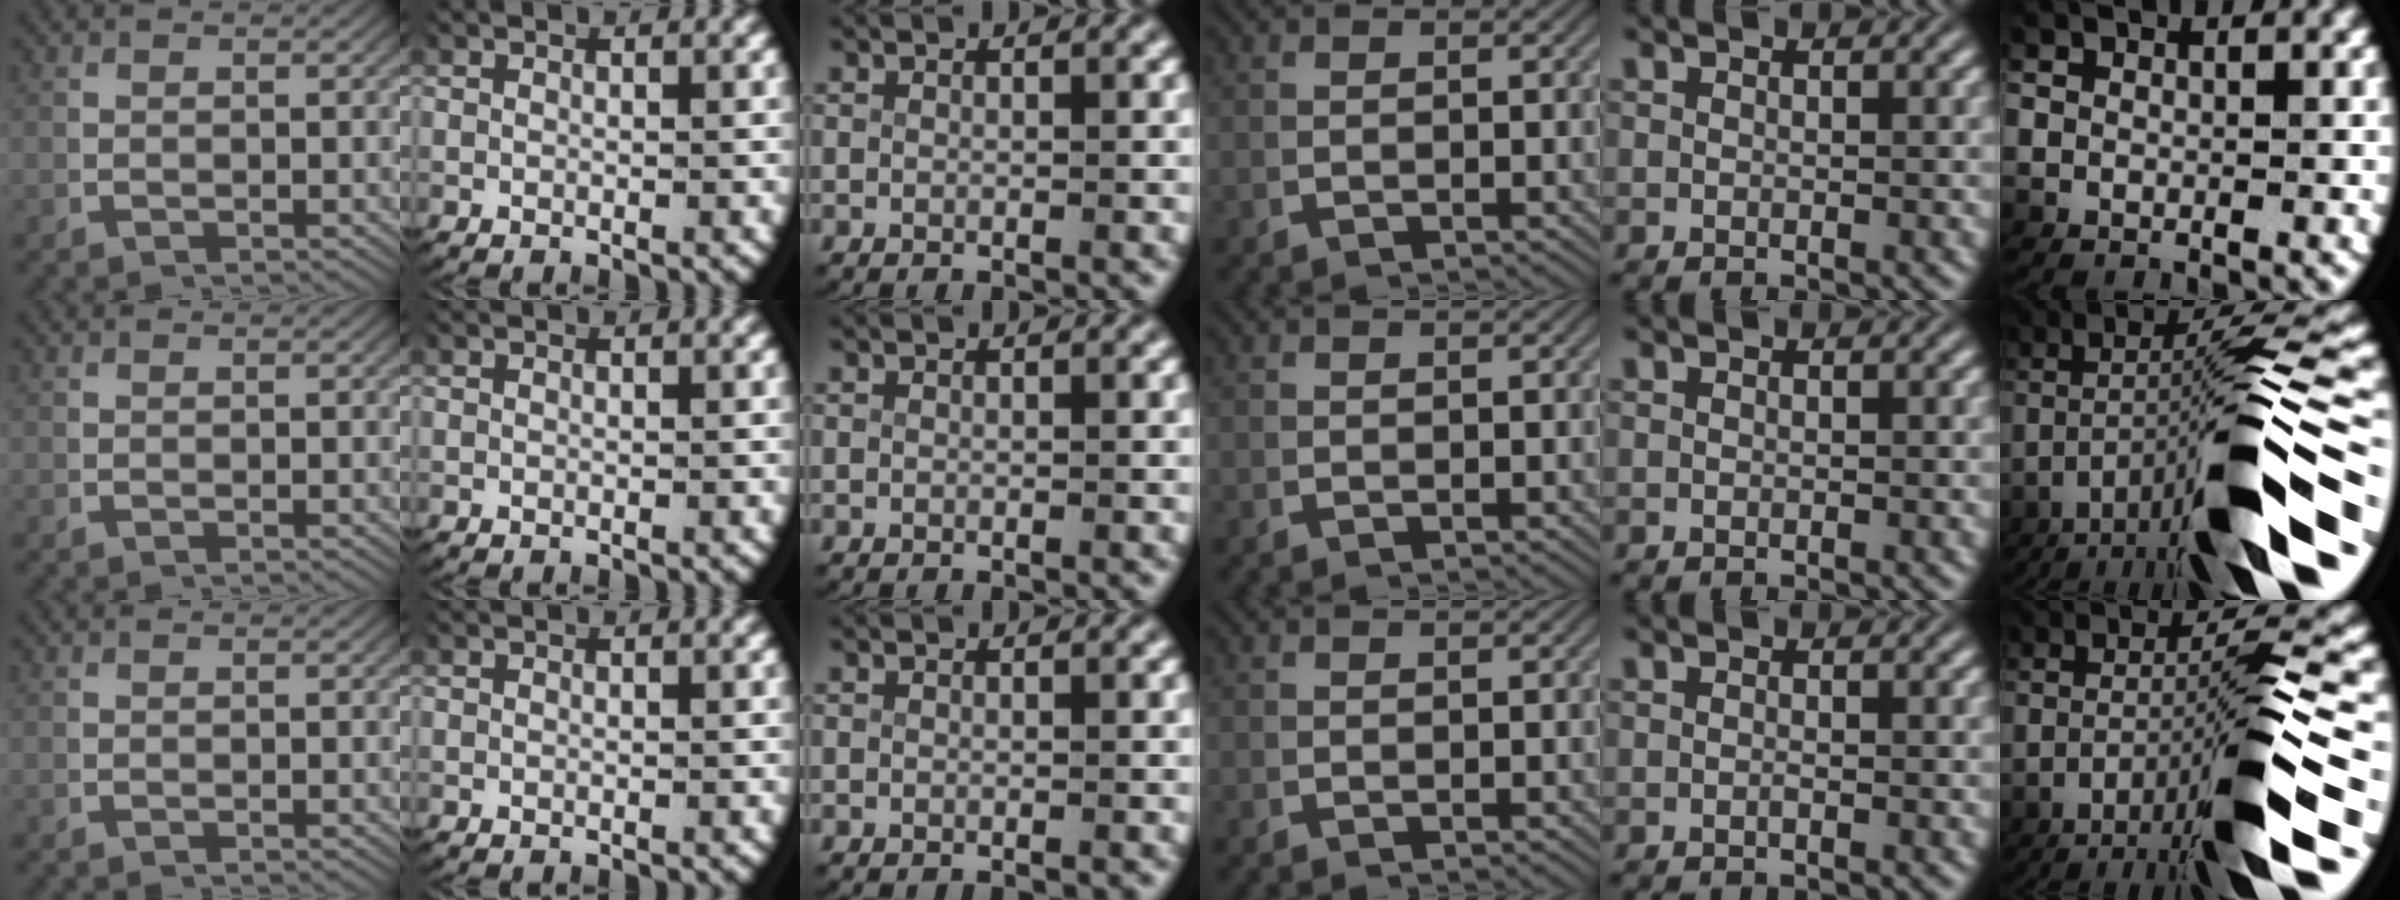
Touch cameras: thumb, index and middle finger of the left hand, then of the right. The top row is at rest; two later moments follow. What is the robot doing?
{"motion": "lift_and_place", "object": "photo album"}